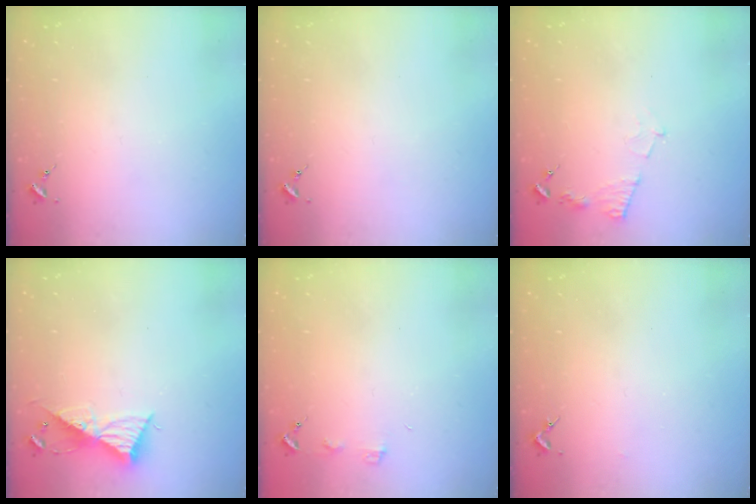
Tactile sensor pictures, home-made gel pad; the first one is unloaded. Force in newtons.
{"total": 0.0}
{"total": 6.5, "press": 6.4, "slide": 1.1}
{"total": 9.4, "press": 9.4, "slide": 0.4}
{"total": 3.4, "press": 3.4, "slide": 0.3}
{"total": 1.3, "press": 1.3, "slide": 0.1}